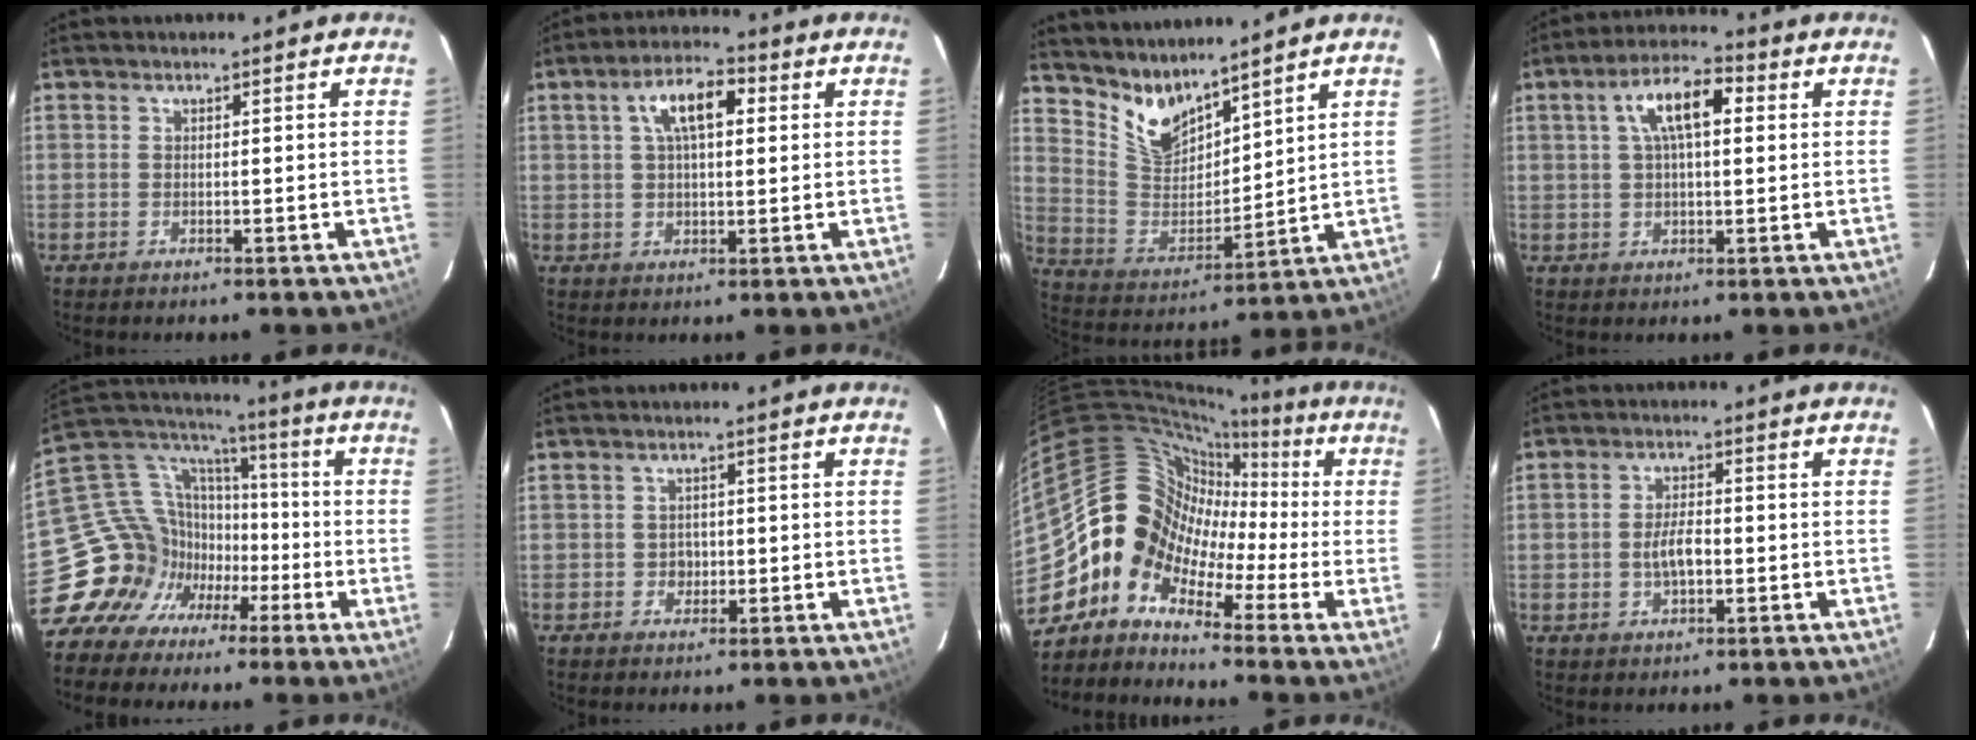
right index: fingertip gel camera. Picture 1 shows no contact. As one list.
[{"total": 8.1, "force": [2.4, 3.6, 6.9], "torque": [-0.123, 0.023, 0.041]}, {"total": 9.6, "force": [8.2, 3.5, 3.6], "torque": [-0.078, -0.012, 0.173]}, {"total": 9.0, "force": [2.4, 3.6, 7.9], "torque": [-0.141, 0.025, 0.039]}, {"total": 16.5, "force": [-8.6, 13.3, 4.7], "torque": [-0.104, 0.062, -0.151]}, {"total": 2.0, "force": [-0.4, 1.9, 0.4], "torque": [-0.007, 0.004, -0.003]}, {"total": 11.6, "force": [-4.4, 10.3, 3.0], "torque": [-0.062, 0.044, -0.120]}, {"total": 4.5, "force": [-0.9, 2.4, 3.7], "torque": [-0.071, 0.005, -0.010]}]